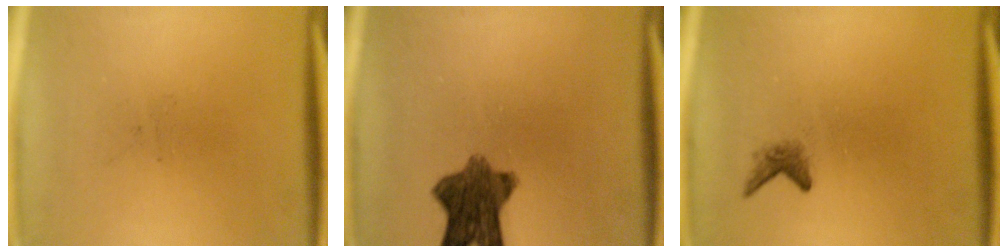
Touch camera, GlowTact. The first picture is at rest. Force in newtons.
{"total": 8.6}
{"total": 1.4}